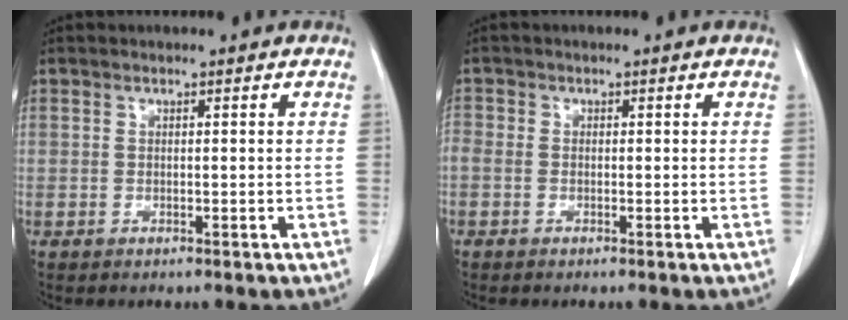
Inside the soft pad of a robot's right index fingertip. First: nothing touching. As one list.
[{"total": 2.4, "force": [-0.3, 1.7, 1.7], "torque": [-0.060, 0.009, -0.004]}]